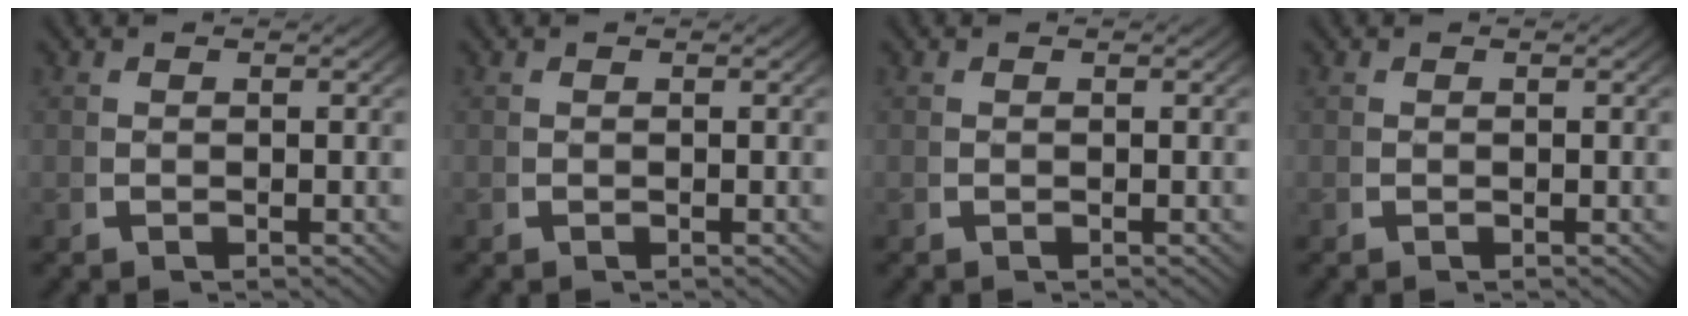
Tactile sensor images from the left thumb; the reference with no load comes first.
{"total": 0.0}
{"total": 0.0}
{"total": 0.0}